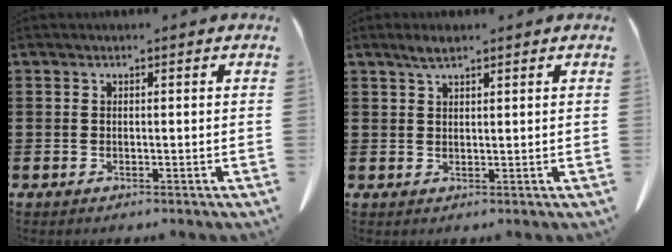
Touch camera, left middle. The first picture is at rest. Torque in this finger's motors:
{"motor_torque": [0.03, 0.00, 0.04, 0.01]}